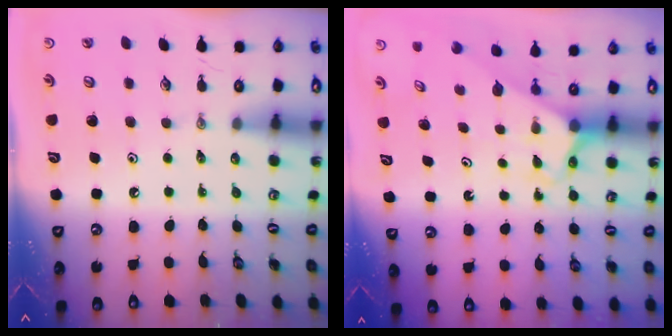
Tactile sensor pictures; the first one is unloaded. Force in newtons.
{"total": 2.5, "press": 2.5, "slide": 0.2}